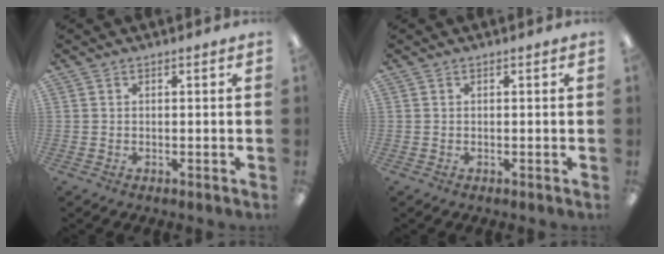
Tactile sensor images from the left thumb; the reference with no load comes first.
{"total": 0.0}